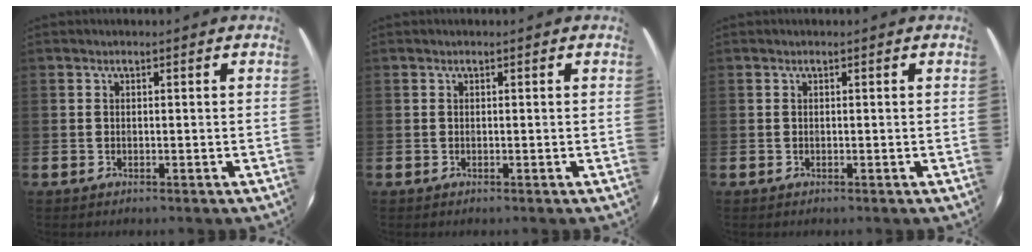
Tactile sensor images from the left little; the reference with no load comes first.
{"total": 0.0}
{"total": 0.0}